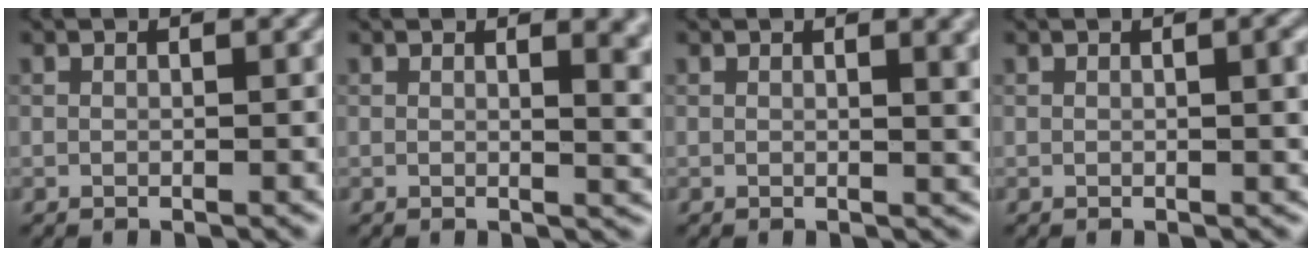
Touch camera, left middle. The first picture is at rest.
{"total": 4.3, "force": [1.7, 1.8, 3.5], "torque": [-0.020, 0.001, 0.023]}
{"total": 3.2, "force": [1.2, 1.2, 2.7], "torque": [-0.020, 0.003, 0.013]}
{"total": 2.8, "force": [0.4, 0.8, 2.6], "torque": [-0.028, 0.005, 0.003]}